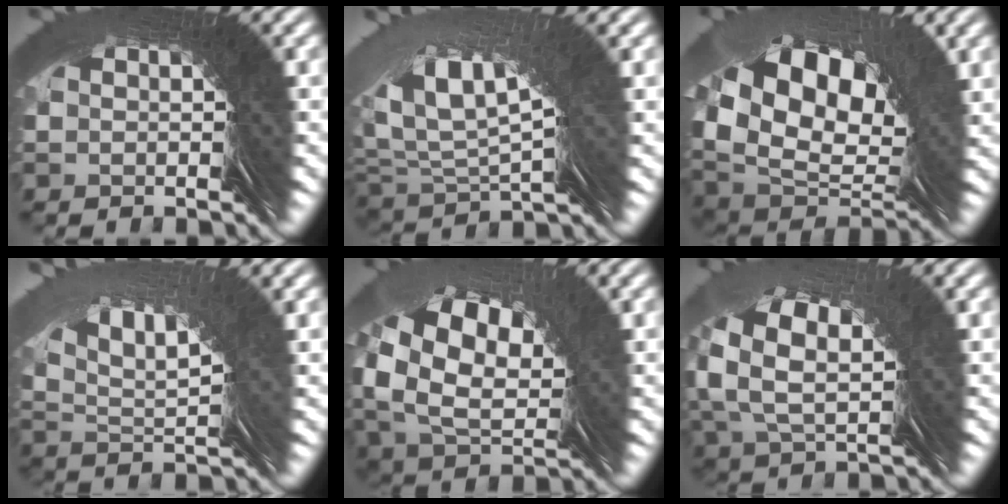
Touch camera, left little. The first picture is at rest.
{"total": 4.3, "force": [2.7, 0.2, 3.2], "torque": [-0.062, 0.029, 0.044]}
{"total": 6.7, "force": [0.4, 4.2, 5.2], "torque": [-0.074, 0.001, 0.004]}
{"total": 5.0, "force": [4.1, -2.0, 2.1], "torque": [-0.025, 0.048, 0.057]}
{"total": 5.1, "force": [1.7, 3.2, 3.6], "torque": [-0.062, 0.015, 0.021]}
{"total": 3.9, "force": [2.7, 1.6, 2.3], "torque": [-0.049, 0.028, 0.030]}